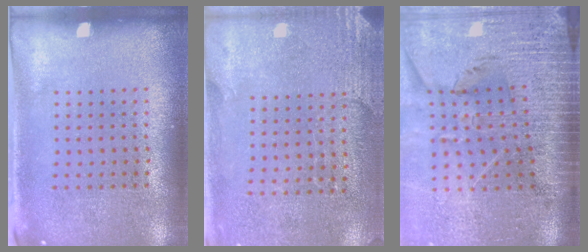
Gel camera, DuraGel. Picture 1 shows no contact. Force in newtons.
{"total": 2.6, "press": 2.3, "slide": 1.2}
{"total": 3.9, "press": 3.4, "slide": 2.0}